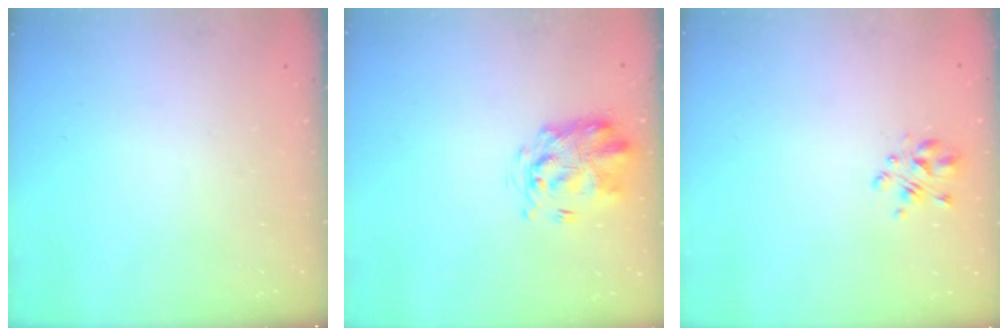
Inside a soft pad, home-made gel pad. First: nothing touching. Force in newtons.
{"total": 3.1, "press": 2.9, "slide": 1.0}
{"total": 2.5, "press": 2.4, "slide": 0.8}